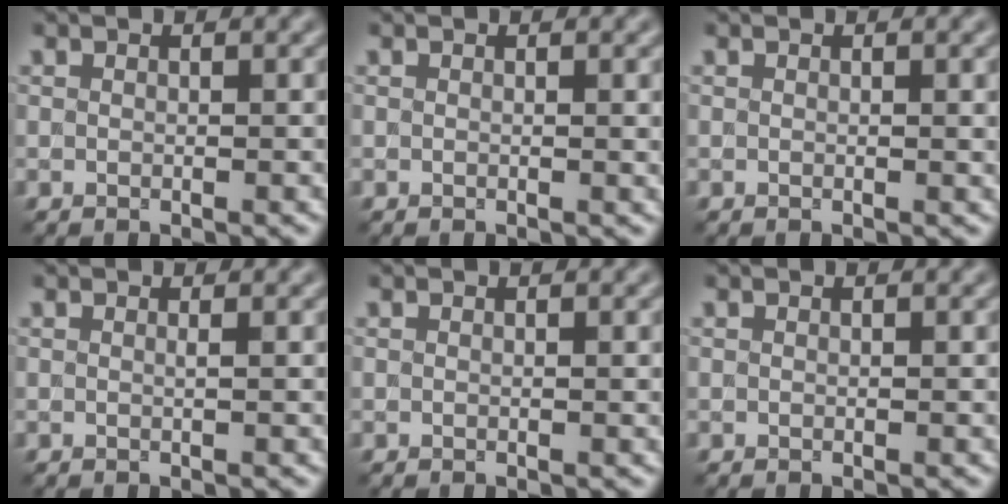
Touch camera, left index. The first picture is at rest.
{"total": 1.2, "force": [0.1, 0.3, 1.1], "torque": [-0.014, -0.002, -0.001]}
{"total": 1.3, "force": [0.1, 0.4, 1.2], "torque": [-0.015, -0.001, -0.001]}
{"total": 0.7, "force": [0.1, 0.2, 0.6], "torque": [-0.006, -0.002, -0.004]}
{"total": 0.6, "force": [0.1, 0.2, 0.6], "torque": [-0.008, 0.000, 0.000]}
{"total": 0.0}